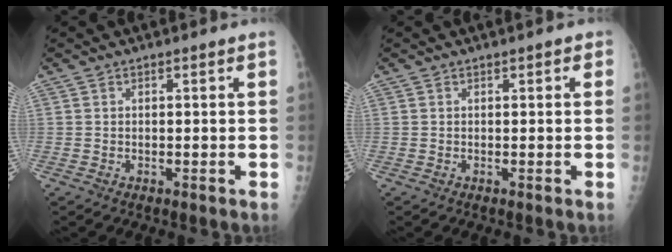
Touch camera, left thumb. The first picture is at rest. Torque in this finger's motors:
{"motor_torque": [-0.15, 0.26, -0.42, -0.17, 0.06]}